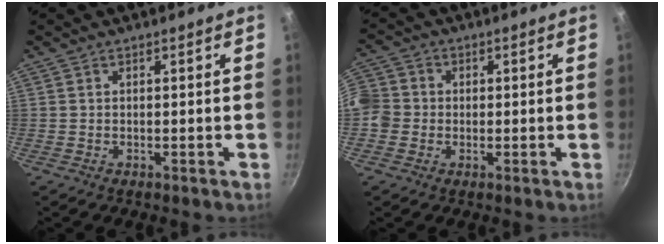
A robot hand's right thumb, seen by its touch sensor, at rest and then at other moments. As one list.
[{"total": 8.5, "force": [-0.6, 7.8, 3.3], "torque": [-0.060, 0.018, -0.028]}]